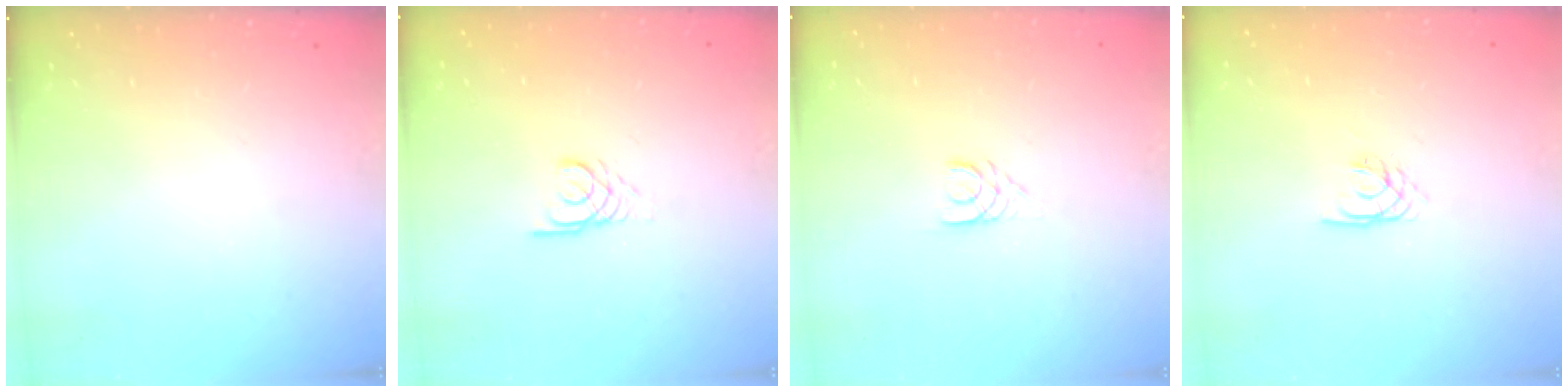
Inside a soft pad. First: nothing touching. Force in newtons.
{"total": 2.7, "press": 2.7, "slide": 0.3}
{"total": 3.1, "press": 3.1, "slide": 0.3}
{"total": 2.1, "press": 2.1, "slide": 0.4}